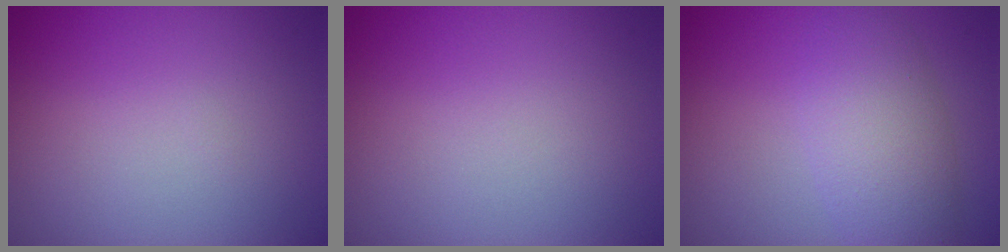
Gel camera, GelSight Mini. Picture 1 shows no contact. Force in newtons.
{"total": 0.0}
{"total": 4.5, "press": 4.5, "slide": 0.2}